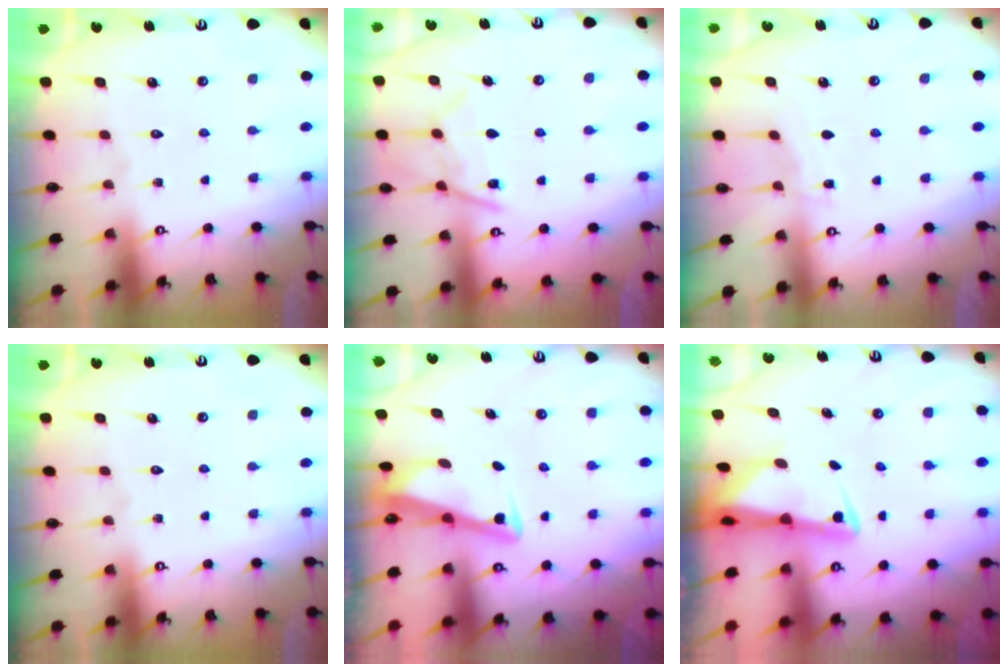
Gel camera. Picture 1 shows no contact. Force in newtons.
{"total": 10.6, "press": 10.5, "slide": 1.1}
{"total": 4.0, "press": 3.9, "slide": 0.6}
{"total": 0.0}
{"total": 3.4, "press": 3.4, "slide": 0.4}
{"total": 2.3, "press": 2.2, "slide": 0.6}